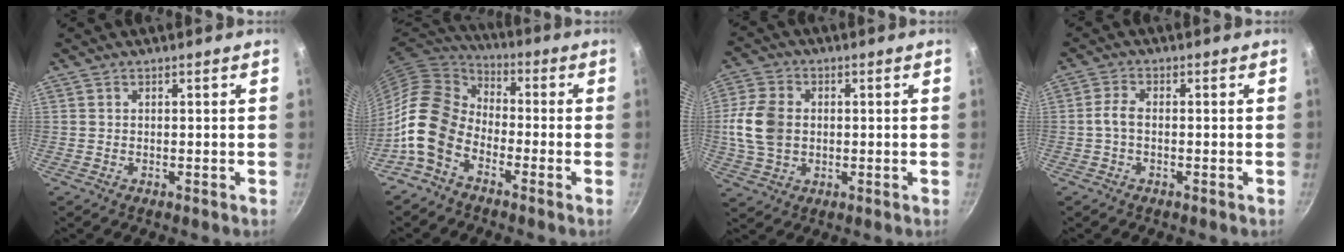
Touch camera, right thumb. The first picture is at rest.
{"total": 13.6, "force": [-5.5, 9.2, 8.4], "torque": [-0.139, 0.052, -0.134]}
{"total": 10.2, "force": [0.3, 7.4, 6.9], "torque": [-0.130, 0.008, 0.000]}
{"total": 3.0, "force": [-0.6, 1.2, 2.7], "torque": [-0.069, 0.012, -0.016]}